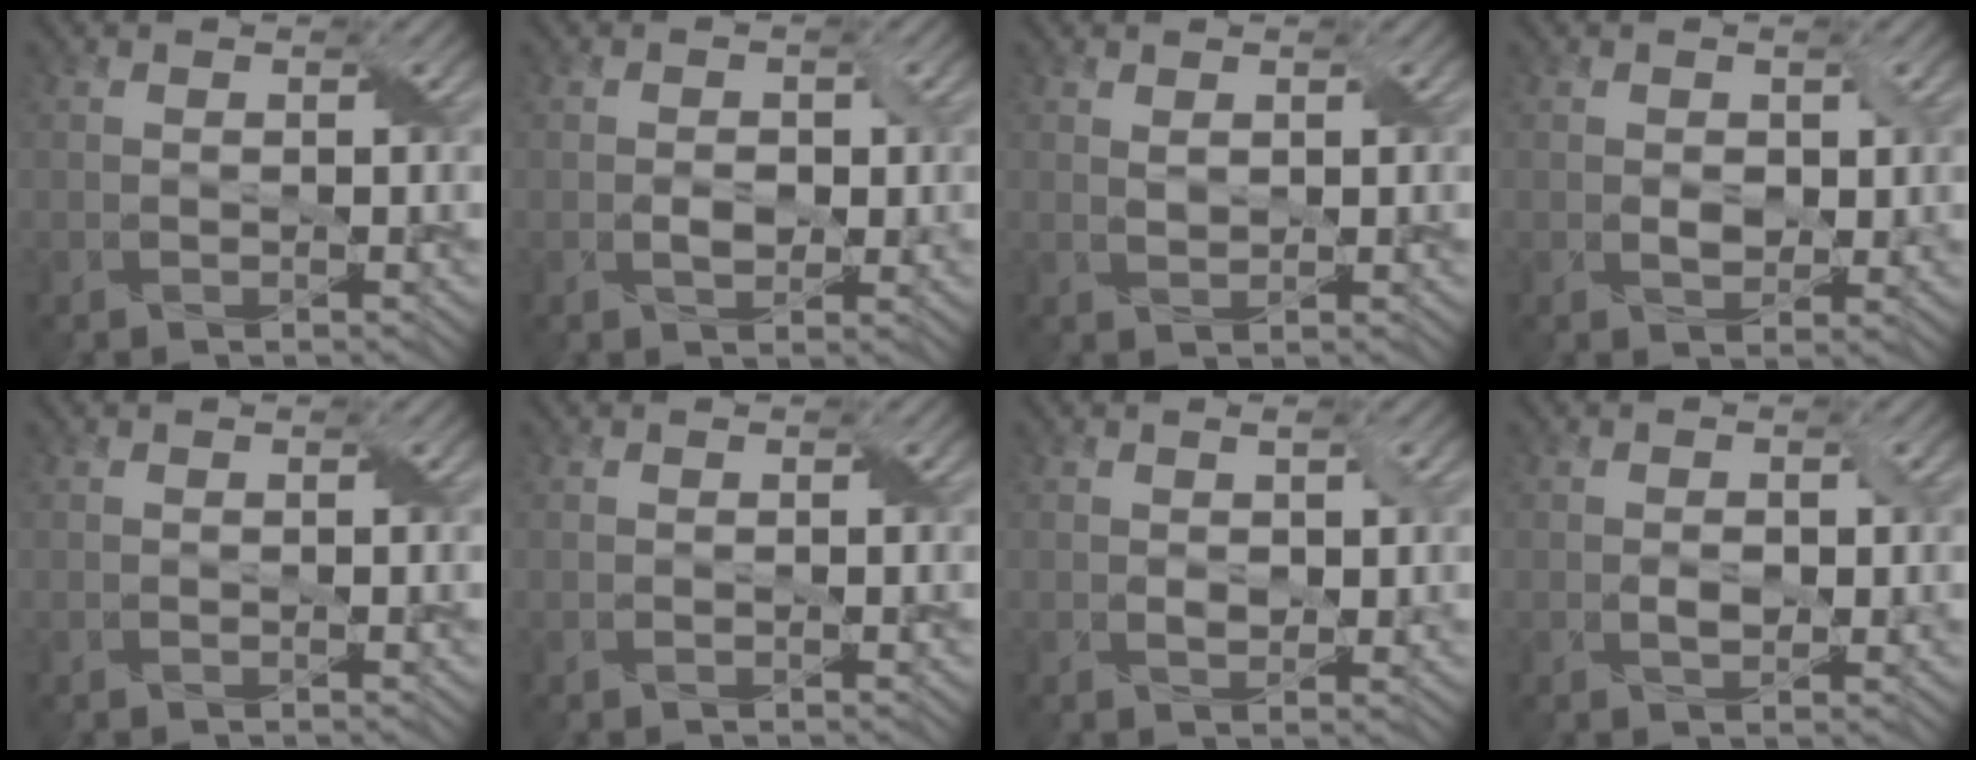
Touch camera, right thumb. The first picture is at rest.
{"total": 2.2, "force": [-0.2, 1.5, 1.6], "torque": [-0.032, -0.004, -0.002]}
{"total": 1.2, "force": [0.6, 0.6, 0.8], "torque": [-0.021, 0.000, 0.016]}
{"total": 2.2, "force": [0.3, 1.6, 1.6], "torque": [-0.038, -0.006, 0.009]}
{"total": 0.0}
{"total": 0.0}
{"total": 2.3, "force": [0.5, 1.2, 1.9], "torque": [-0.035, -0.003, 0.012]}
{"total": 2.1, "force": [0.0, 1.2, 1.7], "torque": [-0.035, -0.003, 0.002]}